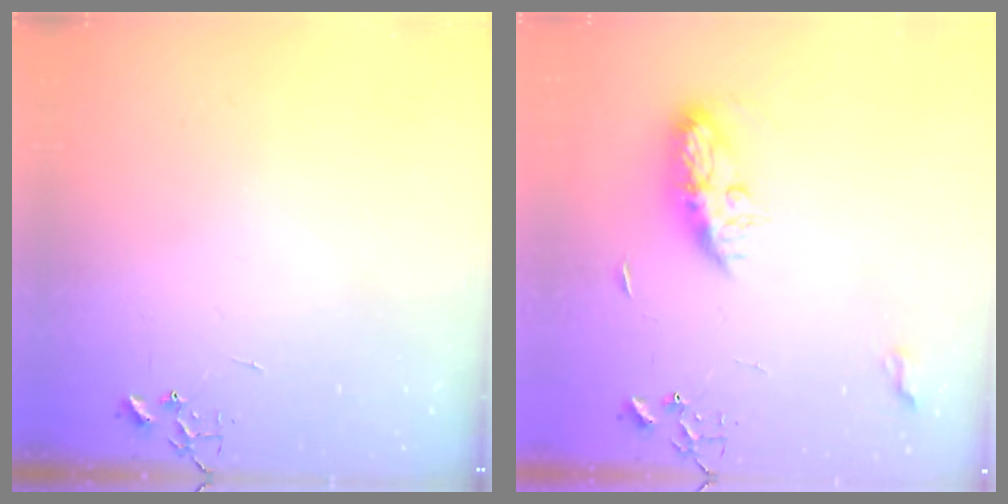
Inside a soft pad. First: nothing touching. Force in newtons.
{"total": 10.1, "press": 10.1, "slide": 0.6}